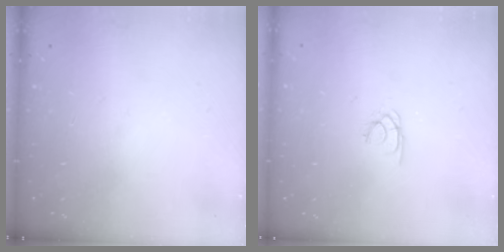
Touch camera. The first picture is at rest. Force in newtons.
{"total": 1.5, "press": 1.4, "slide": 0.2}